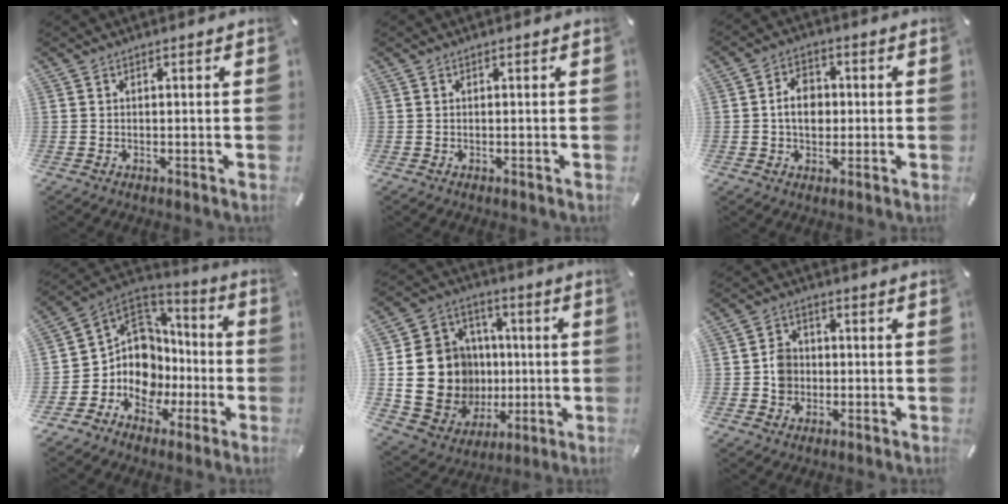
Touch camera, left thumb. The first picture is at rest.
{"total": 0.0}
{"total": 7.0, "force": [-0.2, 5.4, 4.5], "torque": [-0.078, 0.006, -0.006]}
{"total": 12.9, "force": [-0.5, 12.2, 4.2], "torque": [-0.107, -0.035, 0.004]}
{"total": 21.0, "force": [0.1, 18.9, 9.3], "torque": [-0.178, -0.008, 0.037]}
{"total": 5.6, "force": [-0.8, 5.0, 2.2], "torque": [-0.034, 0.009, -0.011]}